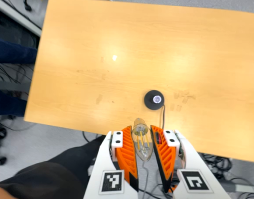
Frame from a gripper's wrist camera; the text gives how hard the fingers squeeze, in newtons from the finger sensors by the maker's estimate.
{"total": 17.2, "left": 19.0, "right": 15.4}